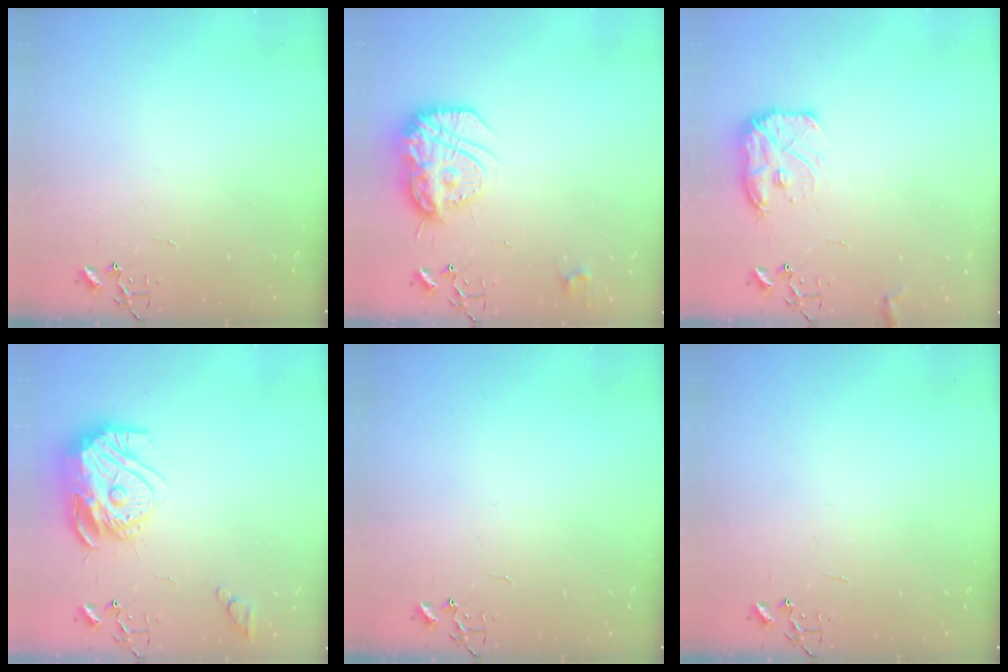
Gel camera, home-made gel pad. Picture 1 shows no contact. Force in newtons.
{"total": 17.7, "press": 17.6, "slide": 1.8}
{"total": 11.8, "press": 11.8, "slide": 0.6}
{"total": 16.7, "press": 16.7, "slide": 1.6}
{"total": 0.0}
{"total": 0.0}